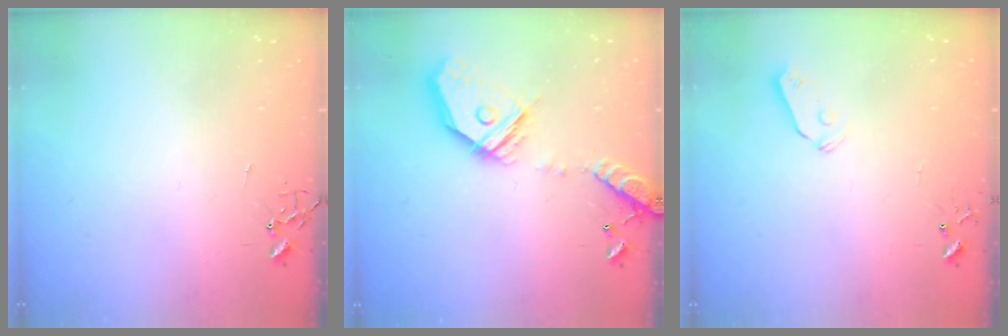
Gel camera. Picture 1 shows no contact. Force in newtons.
{"total": 18.8, "press": 18.6, "slide": 3.0}
{"total": 4.3, "press": 4.3, "slide": 0.7}